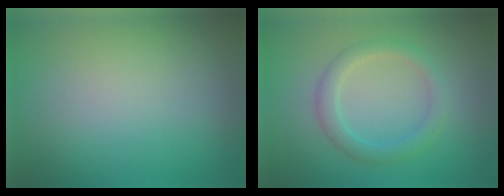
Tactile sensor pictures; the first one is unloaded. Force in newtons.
{"total": 2.5, "press": 2.5, "slide": 0.2}